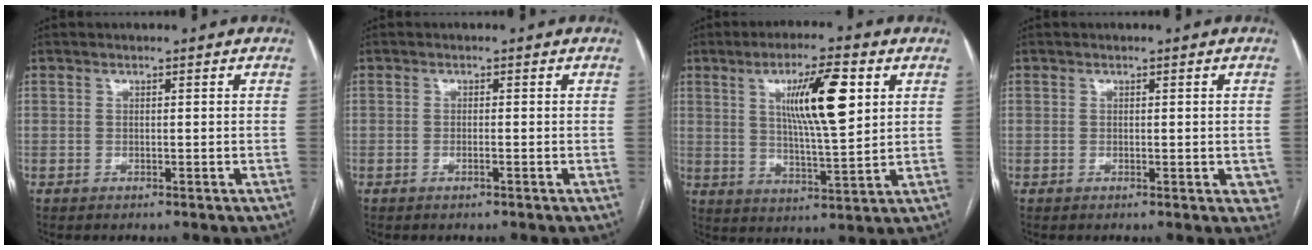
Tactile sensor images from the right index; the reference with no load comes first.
{"total": 0.8, "force": [-0.4, 0.0, 0.7], "torque": [-0.015, 0.000, -0.006]}
{"total": 11.8, "force": [4.0, 1.6, 11.0], "torque": [-0.185, 0.002, 0.068]}
{"total": 2.5, "force": [-0.1, 1.1, 2.2], "torque": [-0.020, 0.000, 0.002]}